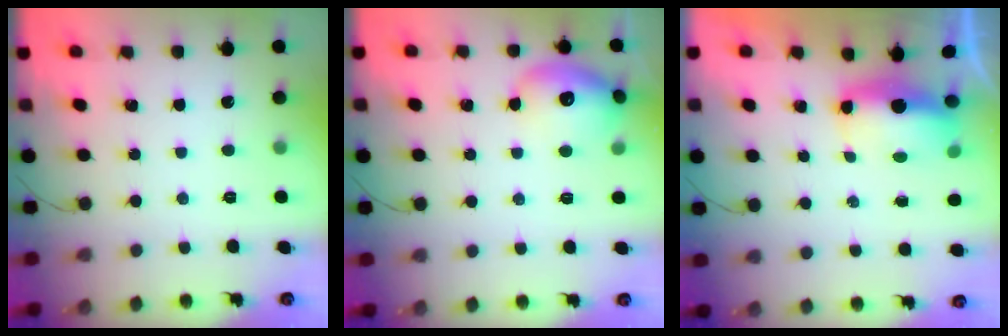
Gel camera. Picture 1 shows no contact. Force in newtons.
{"total": 15.6, "press": 15.5, "slide": 1.5}
{"total": 6.0, "press": 5.9, "slide": 1.0}